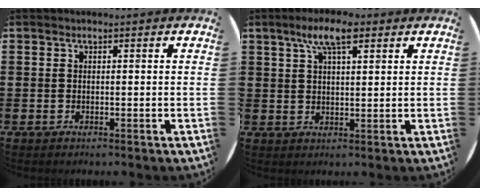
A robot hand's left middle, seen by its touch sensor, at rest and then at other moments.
{"total": 6.3, "force": [3.9, 2.2, 4.5], "torque": [-0.081, 0.002, 0.064]}